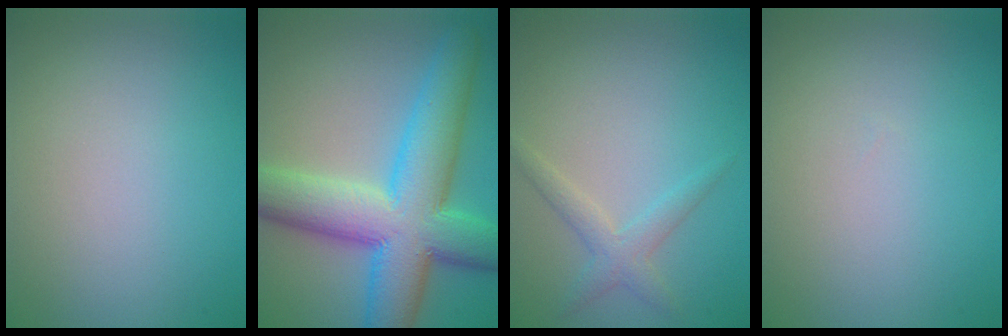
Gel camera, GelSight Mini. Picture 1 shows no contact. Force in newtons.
{"total": 11.8, "press": 11.8, "slide": 0.1}
{"total": 2.0, "press": 2.0, "slide": 0.1}
{"total": 0.0}